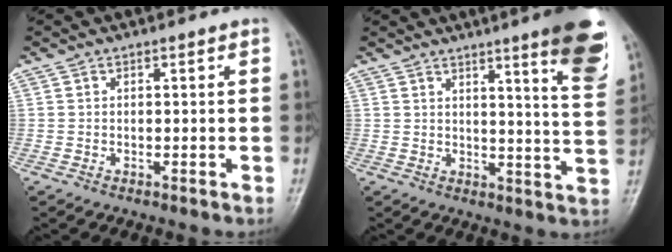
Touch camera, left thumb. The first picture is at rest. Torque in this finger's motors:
{"motor_torque": [1.78, 0.75, 1.00, -0.87, 0.26]}